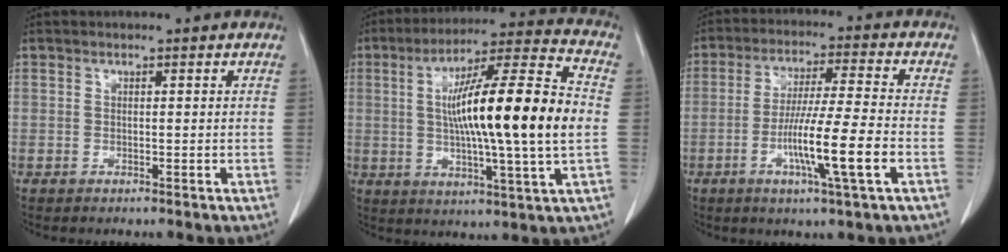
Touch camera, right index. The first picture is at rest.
{"total": 20.4, "force": [0.6, 0.7, 20.3], "torque": [-0.335, 0.010, 0.000]}
{"total": 11.4, "force": [-3.5, -0.5, 10.8], "torque": [-0.197, -0.011, -0.065]}